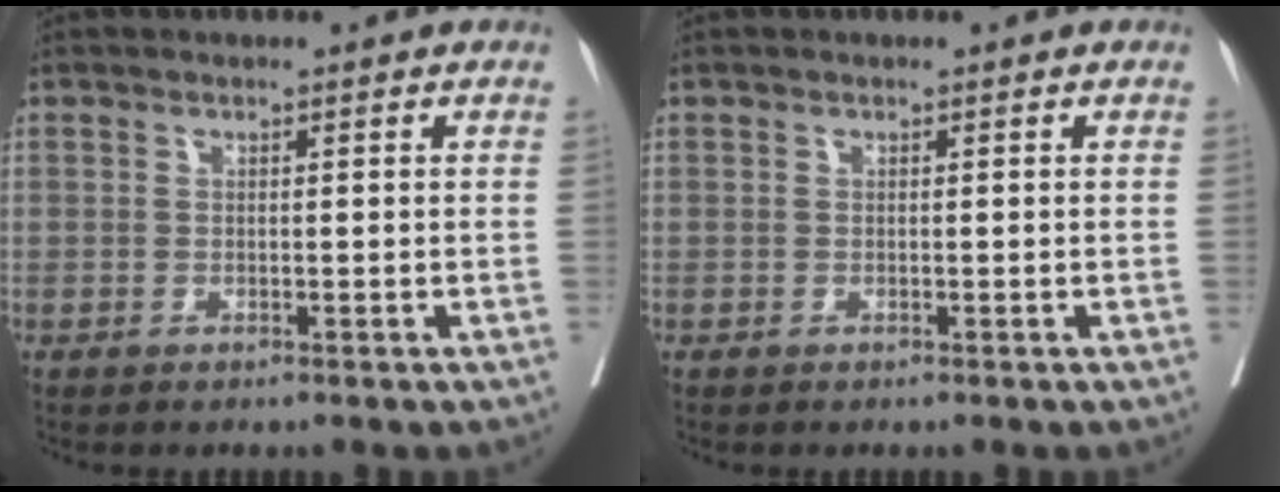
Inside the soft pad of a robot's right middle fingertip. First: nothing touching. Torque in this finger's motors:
{"motor_torque": [-0.01, -0.02, 0.00, 0.00]}